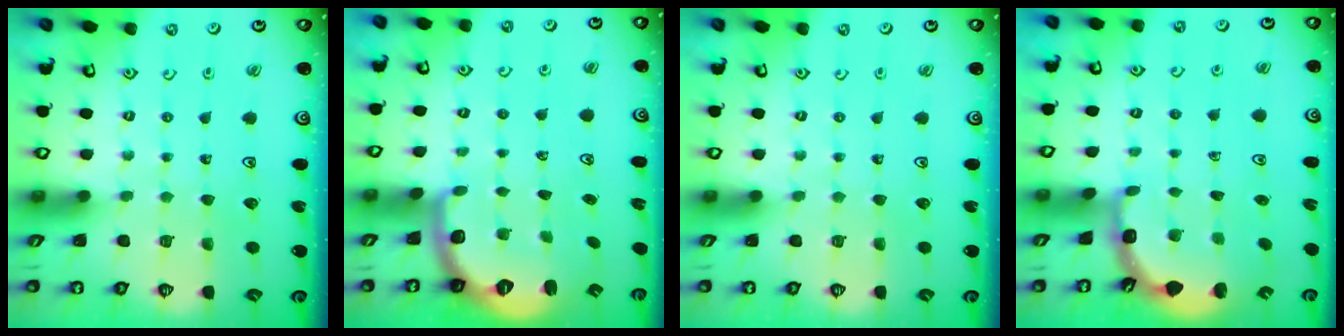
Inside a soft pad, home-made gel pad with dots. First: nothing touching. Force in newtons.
{"total": 2.7, "press": 1.7, "slide": 2.1}
{"total": 0.0}
{"total": 2.1, "press": 1.9, "slide": 0.8}